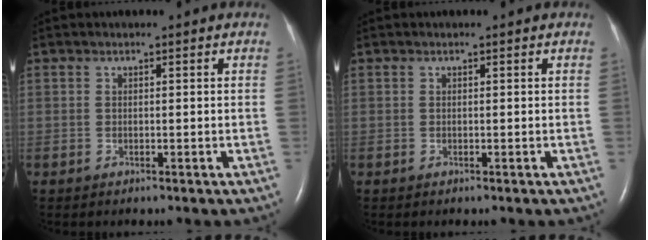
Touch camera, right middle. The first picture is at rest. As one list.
[{"total": 0.0}]